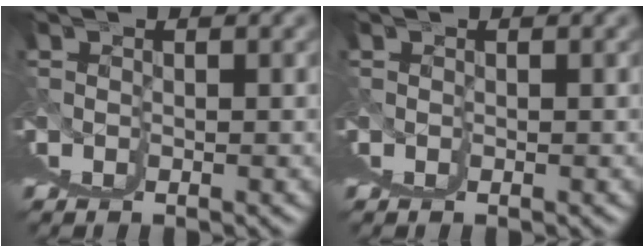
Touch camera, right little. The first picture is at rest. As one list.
[{"total": 0.0}]